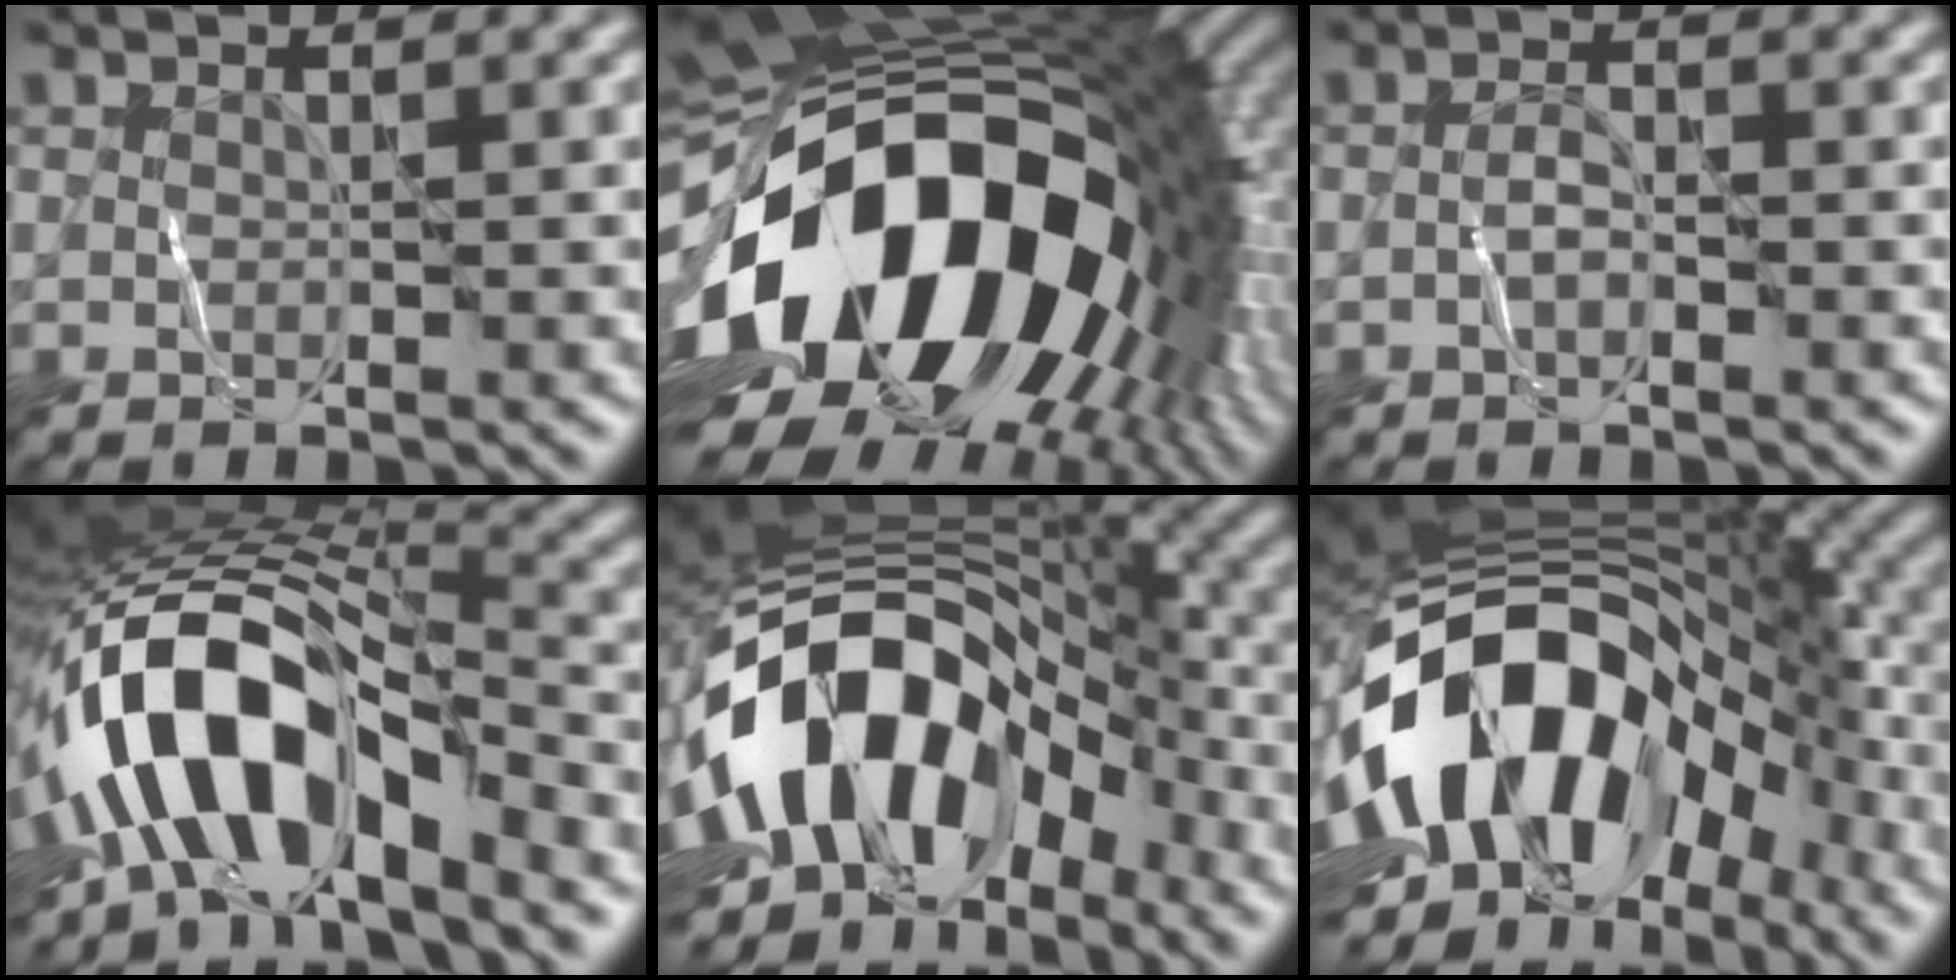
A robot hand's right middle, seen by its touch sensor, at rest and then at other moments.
{"total": 20.9, "force": [-3.9, 12.6, 16.1], "torque": [-0.315, -0.051, -0.058]}
{"total": 1.2, "force": [-0.5, 0.5, 0.9], "torque": [-0.019, 0.003, -0.014]}
{"total": 13.2, "force": [-5.9, 5.8, 10.3], "torque": [-0.174, 0.011, -0.107]}
{"total": 15.2, "force": [-4.6, 10.0, 10.5], "torque": [-0.172, 0.004, -0.086]}
{"total": 16.8, "force": [-4.5, 10.9, 12.0], "torque": [-0.208, -0.003, -0.087]}